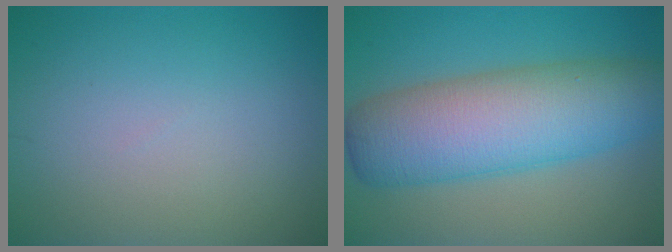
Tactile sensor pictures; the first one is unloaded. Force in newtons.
{"total": 10.2, "press": 10.2, "slide": 0.3}